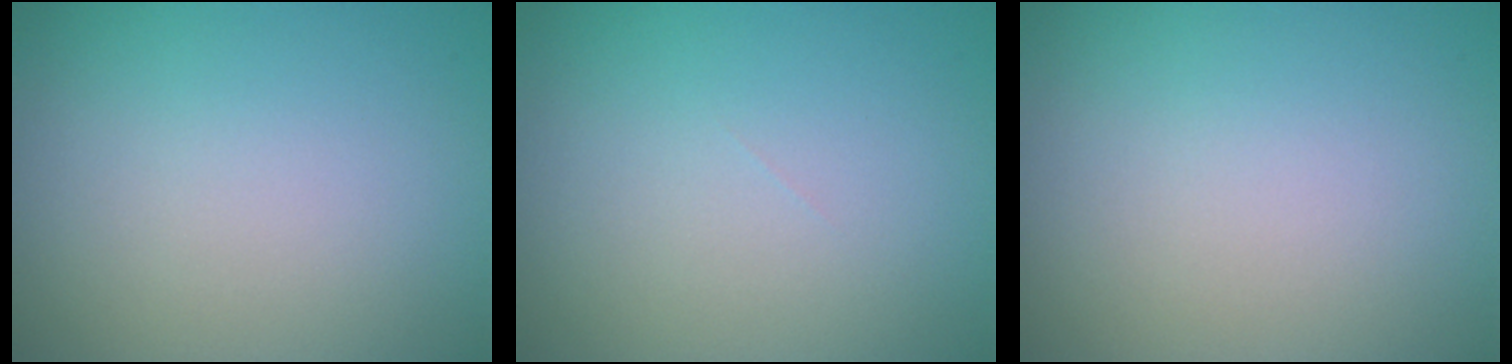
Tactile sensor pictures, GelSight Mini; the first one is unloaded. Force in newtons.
{"total": 0.0}
{"total": 0.0}